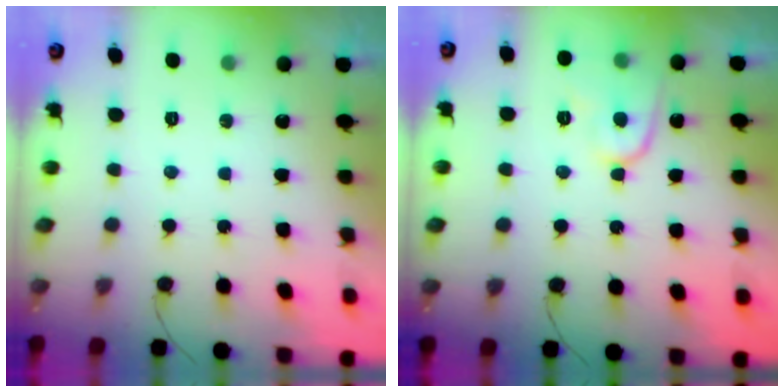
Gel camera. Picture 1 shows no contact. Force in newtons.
{"total": 9.5, "press": 9.4, "slide": 1.0}